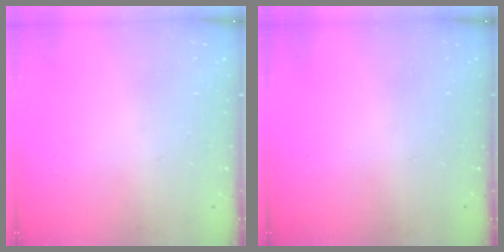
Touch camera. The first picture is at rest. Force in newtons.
{"total": 0.0}